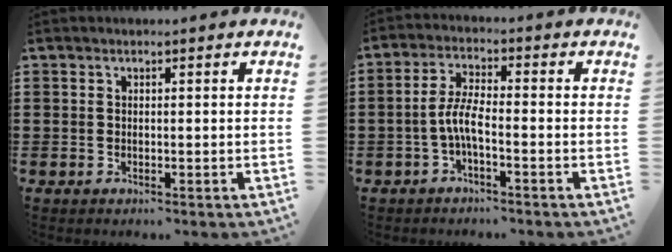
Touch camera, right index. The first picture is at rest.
{"total": 4.7, "force": [-1.7, 1.0, 4.3], "torque": [-0.105, -0.004, -0.042]}